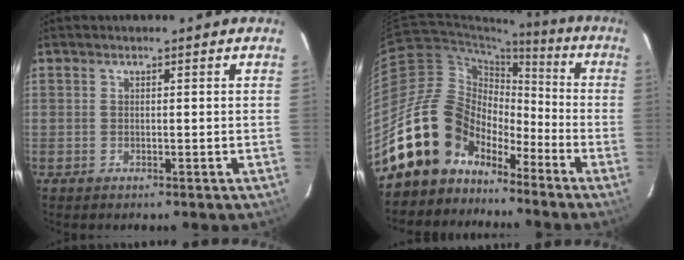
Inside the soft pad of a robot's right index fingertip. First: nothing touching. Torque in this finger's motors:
{"motor_torque": [0.30, -0.41, -0.02, -0.21]}